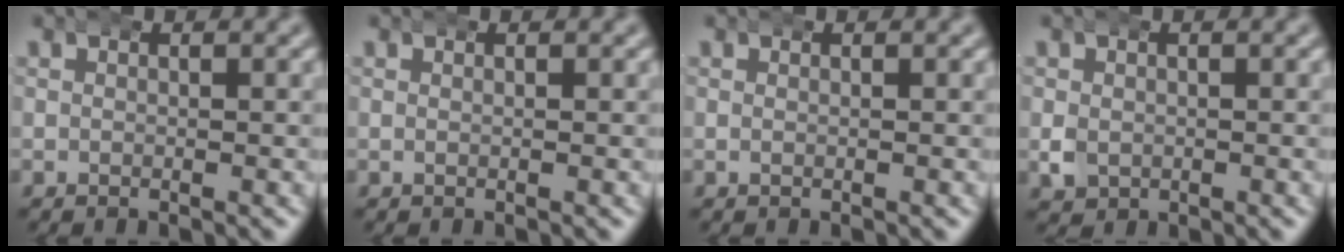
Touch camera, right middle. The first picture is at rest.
{"total": 0.0}
{"total": 0.0}
{"total": 1.7, "force": [-0.2, 1.6, 0.7], "torque": [-0.018, -0.006, 0.001]}